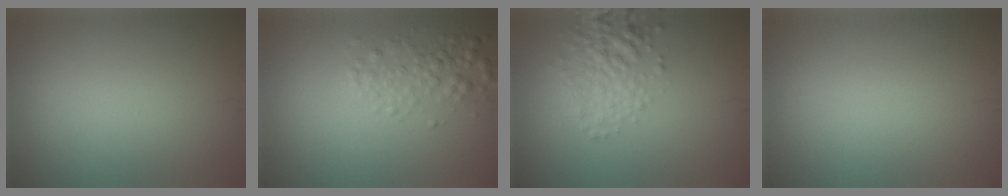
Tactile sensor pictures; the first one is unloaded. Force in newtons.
{"total": 2.3, "press": 2.3, "slide": 0.0}
{"total": 3.3, "press": 3.3, "slide": 0.1}
{"total": 0.0}